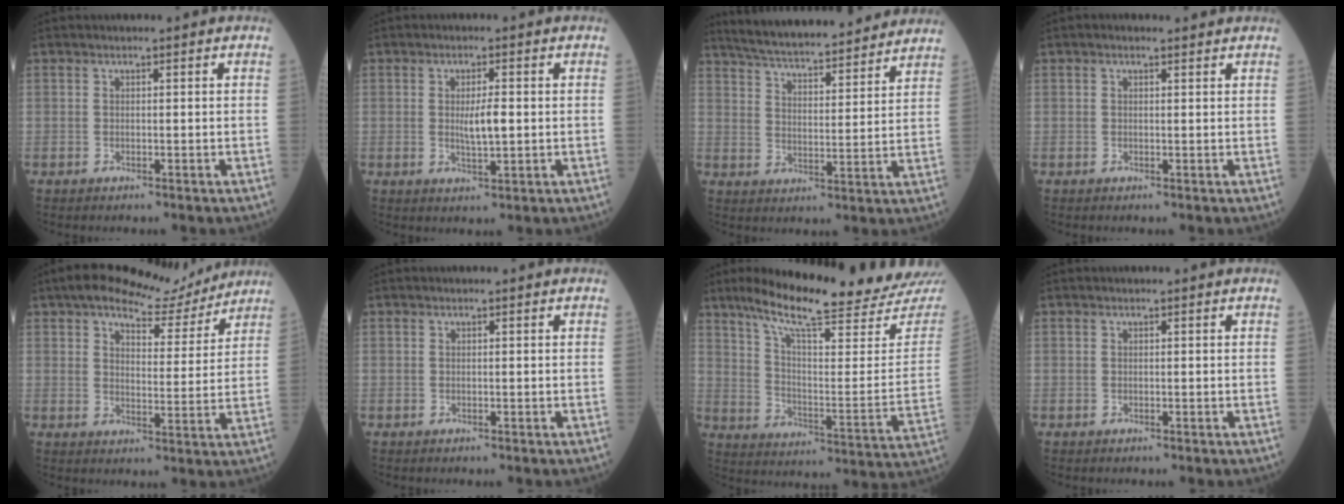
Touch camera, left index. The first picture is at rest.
{"total": 3.8, "force": [0.0, 0.7, 3.7], "torque": [-0.067, -0.005, 0.002]}
{"total": 20.9, "force": [18.9, 2.7, 8.4], "torque": [-0.132, 0.015, 0.269]}
{"total": 1.2, "force": [0.9, 0.4, 0.7], "torque": [-0.017, 0.010, 0.011]}
{"total": 10.6, "force": [9.3, 3.1, 4.1], "torque": [-0.059, 0.011, 0.126]}
{"total": 0.0}
{"total": 23.6, "force": [20.5, 0.8, 11.7], "torque": [-0.184, -0.069, 0.282]}
{"total": 0.0}